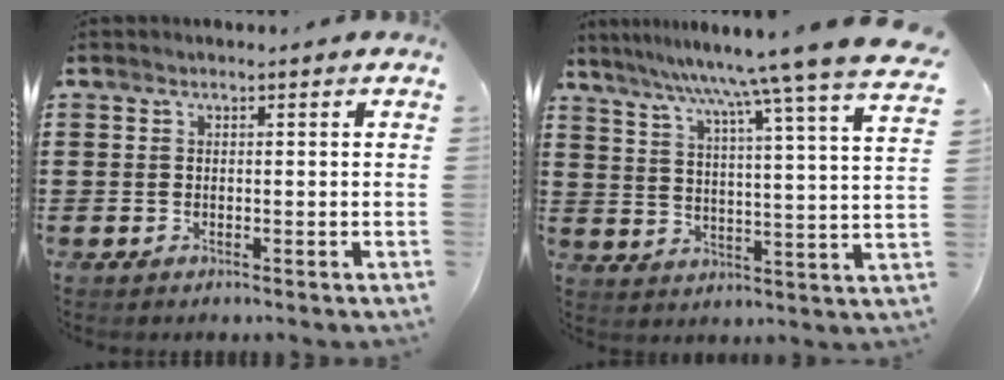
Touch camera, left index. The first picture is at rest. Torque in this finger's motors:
{"motor_torque": [1.04, -1.10, 0.36, 0.21]}